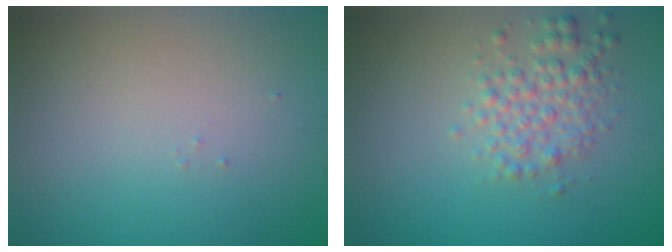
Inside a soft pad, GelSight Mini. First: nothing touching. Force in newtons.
{"total": 2.8, "press": 2.8, "slide": 0.0}